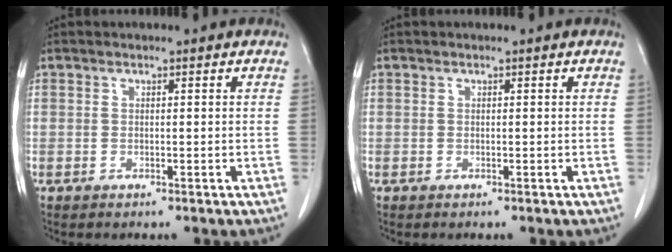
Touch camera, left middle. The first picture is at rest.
{"total": 0.0}